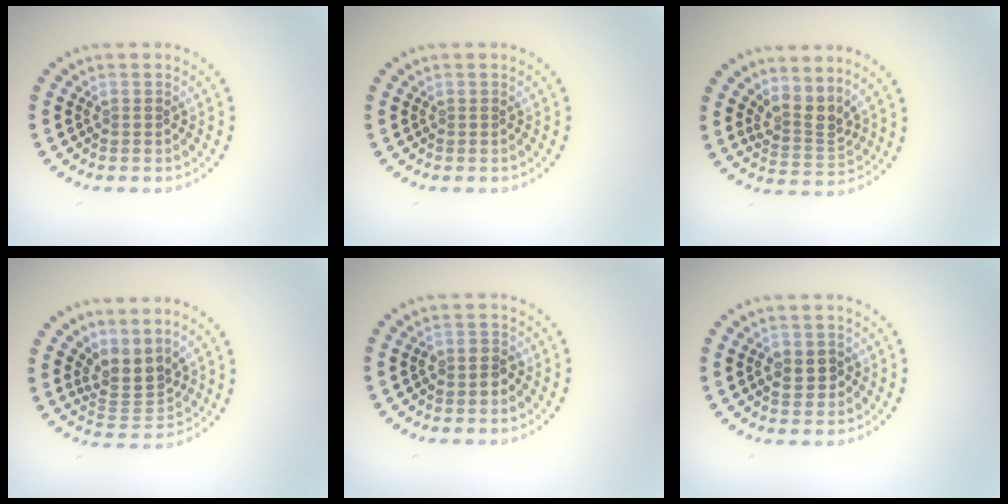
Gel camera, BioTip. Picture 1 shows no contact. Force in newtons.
{"total": 0.0}
{"total": 2.8, "press": 2.0, "slide": 1.9}
{"total": 3.2, "press": 2.4, "slide": 2.2}
{"total": 1.3, "press": 1.1, "slide": 0.7}
{"total": 2.3, "press": 2.2, "slide": 0.5}